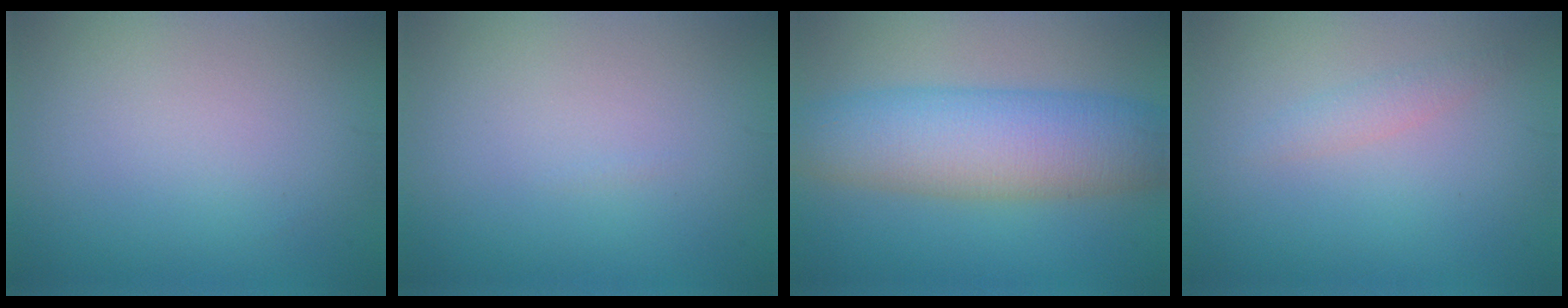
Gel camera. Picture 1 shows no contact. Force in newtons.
{"total": 0.0}
{"total": 8.4, "press": 8.3, "slide": 0.2}
{"total": 1.3, "press": 1.3, "slide": 0.0}